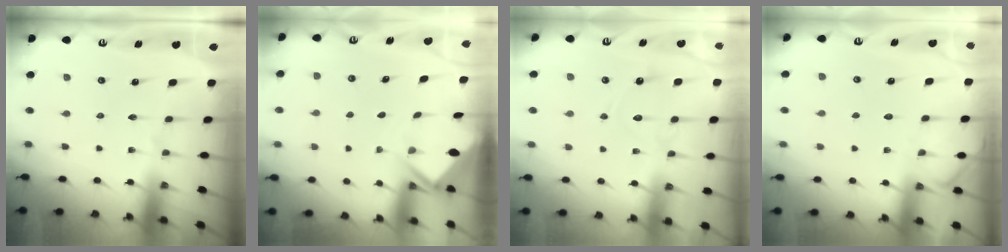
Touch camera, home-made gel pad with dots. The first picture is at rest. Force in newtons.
{"total": 2.4, "press": 2.4, "slide": 0.1}
{"total": 8.6, "press": 8.6, "slide": 0.8}
{"total": 3.5, "press": 3.4, "slide": 0.5}